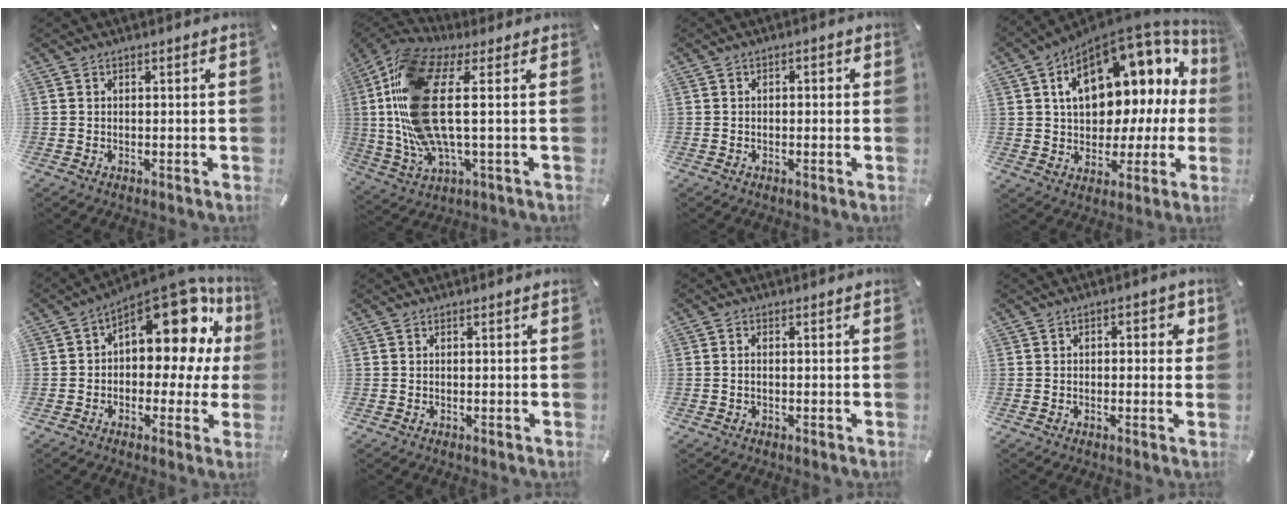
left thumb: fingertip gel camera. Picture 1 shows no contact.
{"total": 20.3, "force": [2.7, 7.9, 18.5], "torque": [-0.398, -0.018, 0.043]}
{"total": 1.4, "force": [-0.6, 0.8, 1.0], "torque": [-0.018, 0.006, -0.013]}
{"total": 17.8, "force": [6.2, 11.5, 12.2], "torque": [-0.164, -0.049, 0.101]}
{"total": 18.3, "force": [8.4, 9.3, 13.3], "torque": [-0.175, -0.066, 0.138]}
{"total": 0.0}
{"total": 1.1, "force": [-0.2, 0.6, 0.9], "torque": [-0.018, 0.001, -0.004]}
{"total": 3.1, "force": [-0.1, 1.8, 2.5], "torque": [-0.033, 0.007, -0.009]}